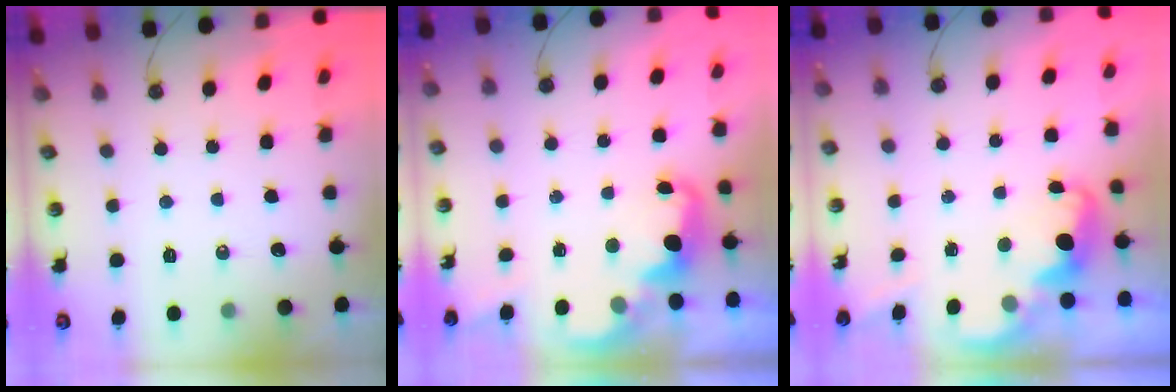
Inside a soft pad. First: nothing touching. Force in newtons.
{"total": 2.8, "press": 2.7, "slide": 0.7}
{"total": 2.6, "press": 2.5, "slide": 0.8}